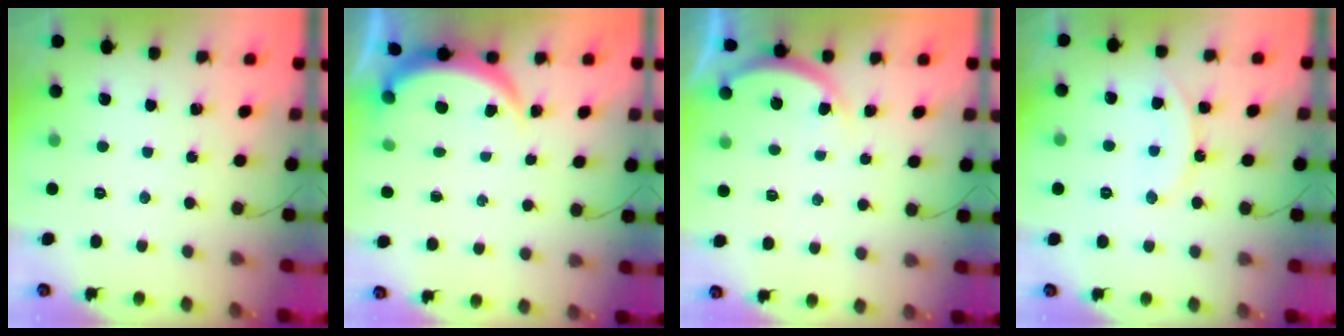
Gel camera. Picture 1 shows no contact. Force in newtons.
{"total": 4.0, "press": 3.9, "slide": 0.3}
{"total": 4.4, "press": 4.3, "slide": 0.7}
{"total": 10.9, "press": 10.9, "slide": 1.2}